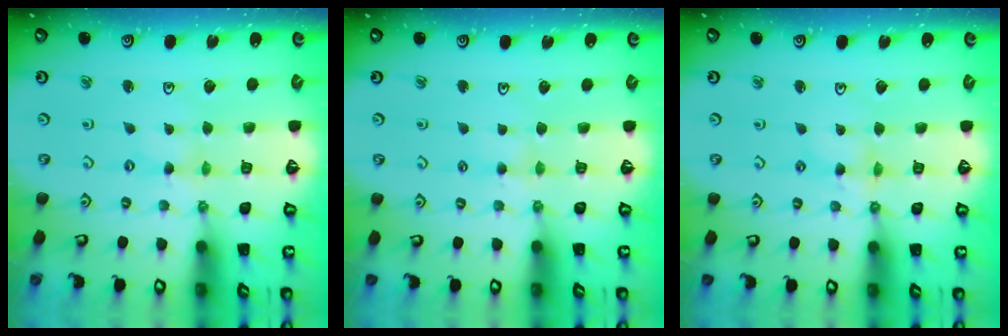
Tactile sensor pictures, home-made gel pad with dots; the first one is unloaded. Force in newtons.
{"total": 3.7, "press": 3.7, "slide": 0.7}
{"total": 3.0, "press": 3.0, "slide": 0.4}